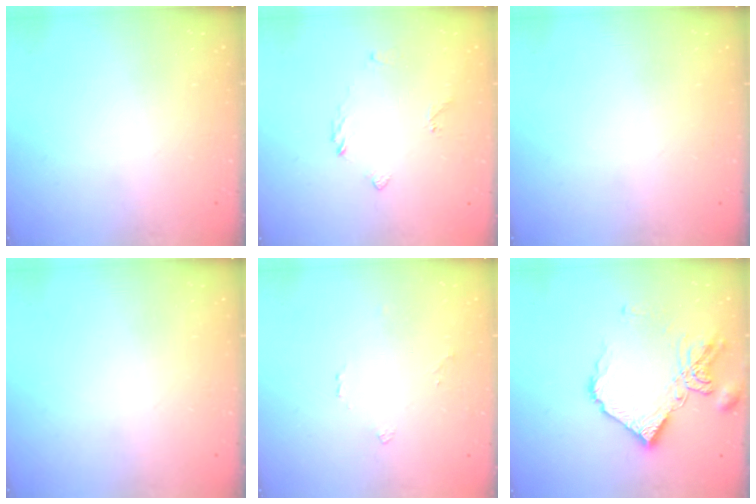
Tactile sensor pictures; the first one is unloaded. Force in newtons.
{"total": 3.2, "press": 3.1, "slide": 0.9}
{"total": 0.0}
{"total": 0.0}
{"total": 1.5, "press": 1.4, "slide": 0.2}
{"total": 13.9, "press": 13.8, "slide": 1.5}